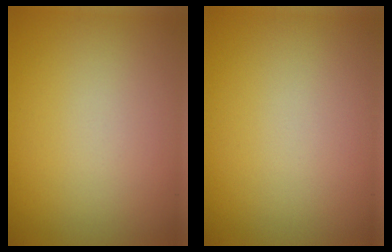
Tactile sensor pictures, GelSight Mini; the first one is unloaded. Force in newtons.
{"total": 0.0}